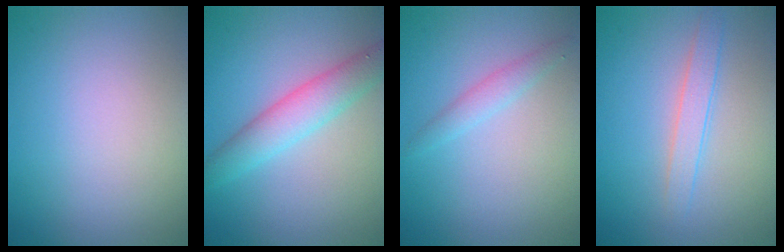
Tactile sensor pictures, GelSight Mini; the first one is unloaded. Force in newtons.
{"total": 4.1, "press": 4.1, "slide": 0.0}
{"total": 1.6, "press": 1.6, "slide": 0.1}
{"total": 1.9, "press": 1.9, "slide": 0.1}